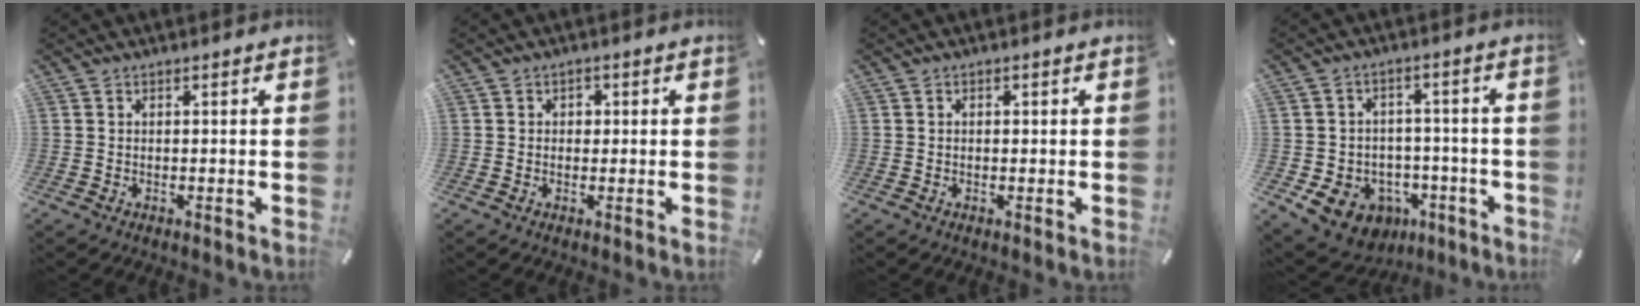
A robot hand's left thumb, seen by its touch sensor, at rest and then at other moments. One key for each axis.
{"total": 1.9, "fx": 0.0, "fy": 1.7, "fz": 0.8, "tx": -0.002, "ty": 0.001, "tz": -0.007}
{"total": 0.8, "fx": -0.1, "fy": 0.6, "fz": 0.5, "tx": -0.010, "ty": 0.003, "tz": -0.003}
{"total": 9.7, "fx": -4.4, "fy": 8.1, "fz": 2.9, "tx": -0.049, "ty": 0.030, "tz": -0.070}